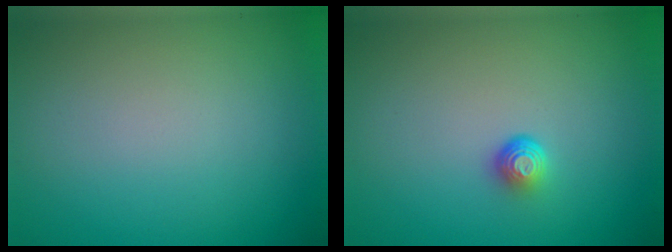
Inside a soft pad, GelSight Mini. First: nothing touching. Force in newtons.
{"total": 1.7, "press": 1.1, "slide": 1.3}